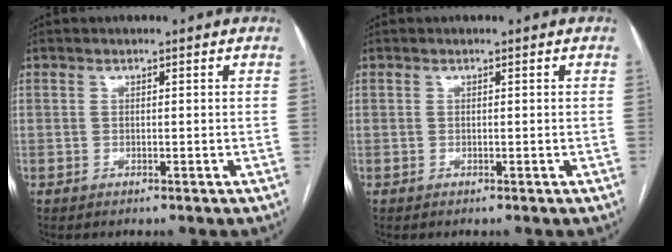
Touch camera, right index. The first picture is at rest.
{"total": 0.0}